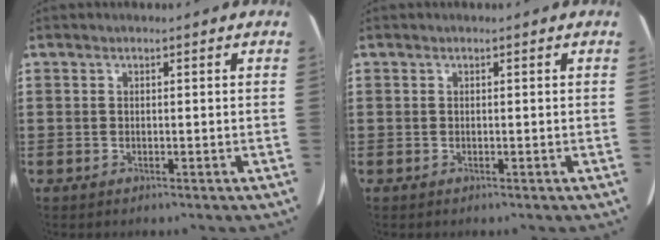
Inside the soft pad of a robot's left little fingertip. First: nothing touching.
{"total": 0.0}